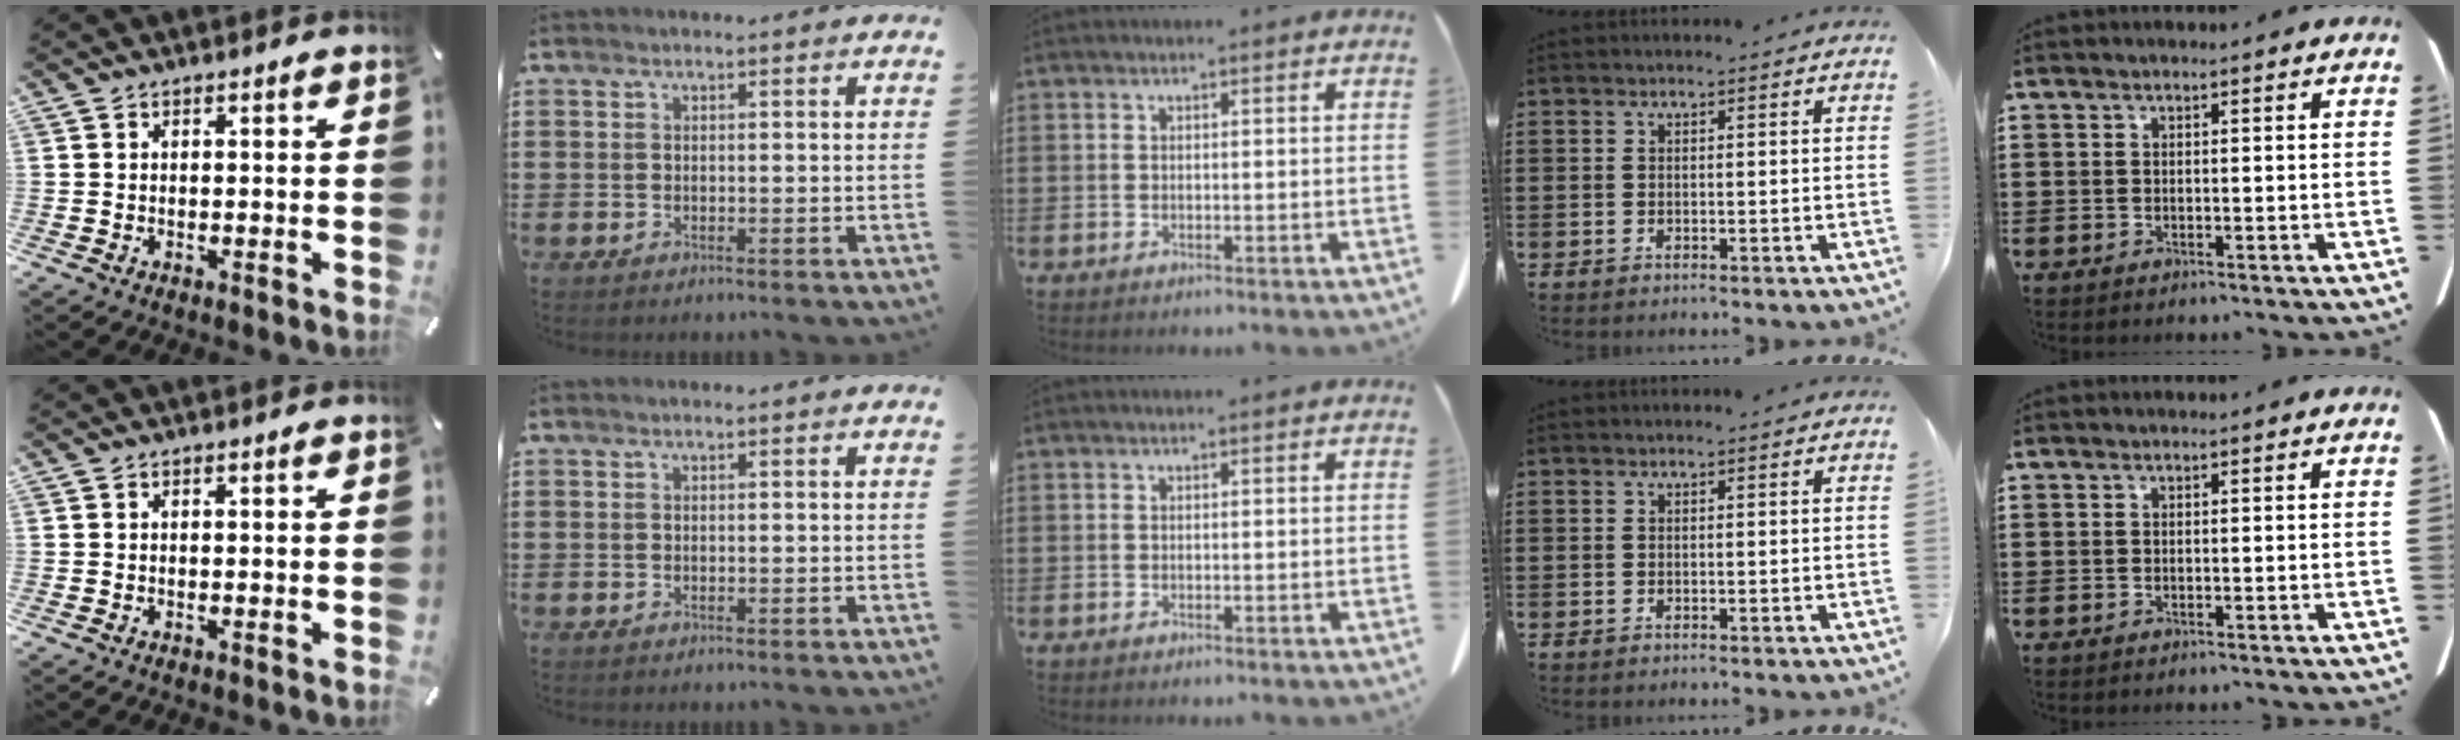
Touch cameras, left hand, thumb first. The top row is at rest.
{}